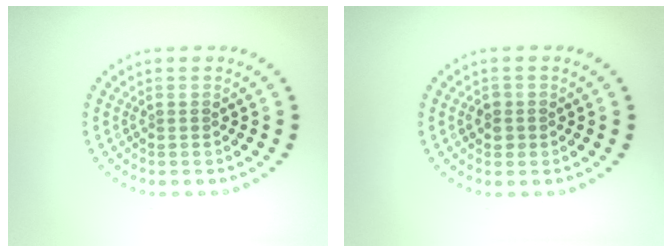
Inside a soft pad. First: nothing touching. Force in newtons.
{"total": 1.3, "press": 1.2, "slide": 0.5}